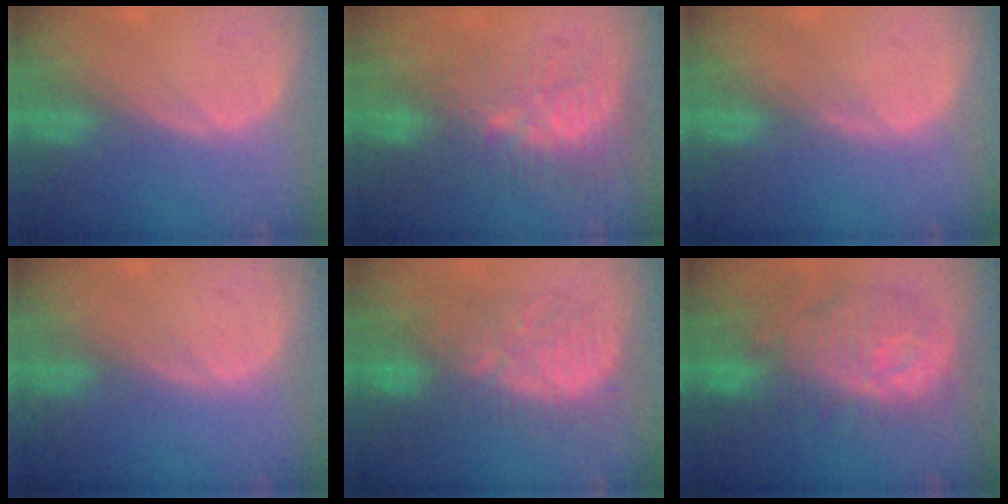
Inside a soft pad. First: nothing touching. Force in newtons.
{"total": 10.1, "press": 9.0, "slide": 4.5}
{"total": 0.7, "press": 0.7, "slide": 0.2}
{"total": 0.0}
{"total": 9.1, "press": 9.1, "slide": 0.3}
{"total": 11.9, "press": 10.8, "slide": 4.9}